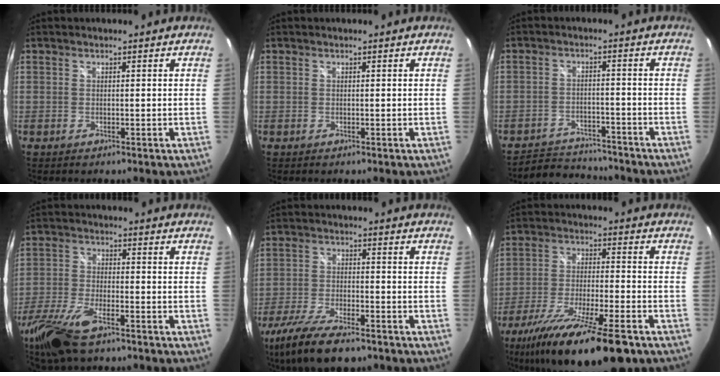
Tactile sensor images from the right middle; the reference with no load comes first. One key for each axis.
{"total": 0.0}
{"total": 9.0, "fx": -8.4, "fy": 2.5, "fz": 1.6, "tx": -0.050, "ty": 0.014, "tz": -0.122}
{"total": 13.2, "fx": -9.1, "fy": 4.5, "fz": 8.5, "tx": -0.202, "ty": -0.034, "tz": -0.182}
{"total": 14.0, "fx": -10.4, "fy": 4.1, "fz": 8.5, "tx": -0.192, "ty": -0.045, "tz": -0.186}
{"total": 20.7, "fx": -14.7, "fy": 4.0, "fz": 13.9, "tx": -0.266, "ty": -0.052, "tz": -0.246}